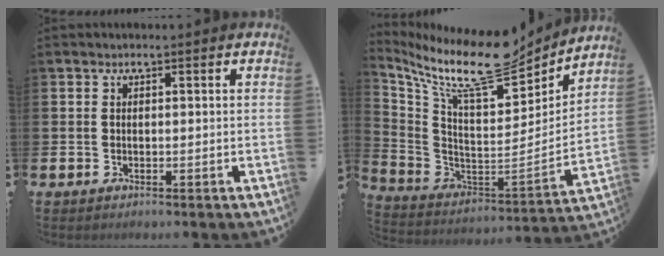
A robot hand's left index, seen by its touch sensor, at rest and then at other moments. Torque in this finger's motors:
{"motor_torque": [1.12, -1.02, 0.74, 0.21]}